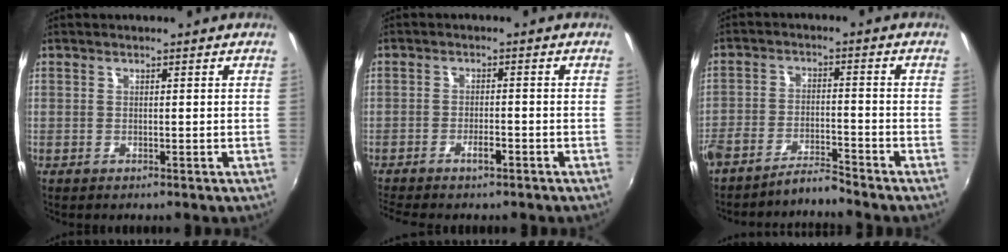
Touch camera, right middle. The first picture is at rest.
{"total": 3.7, "force": [-2.8, 0.7, 2.2], "torque": [-0.054, -0.002, -0.053]}
{"total": 5.3, "force": [-5.1, -0.1, 1.2], "torque": [-0.040, 0.005, -0.099]}